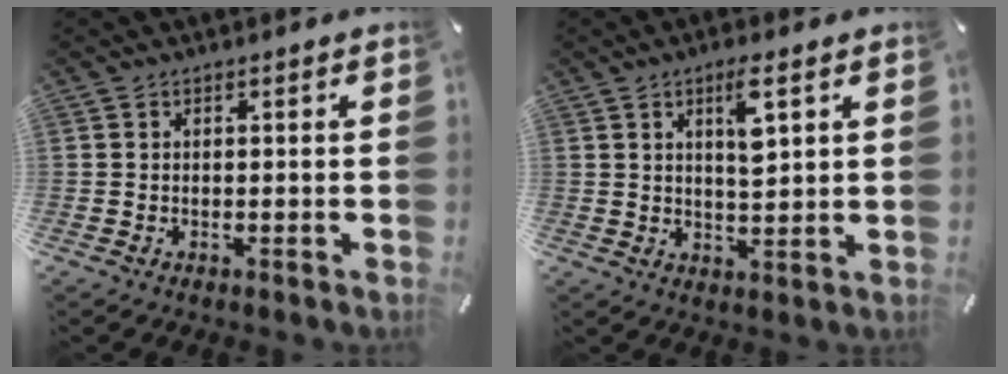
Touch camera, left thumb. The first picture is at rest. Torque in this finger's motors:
{"motor_torque": [0.31, -0.15, 0.26, 0.10, 0.04]}